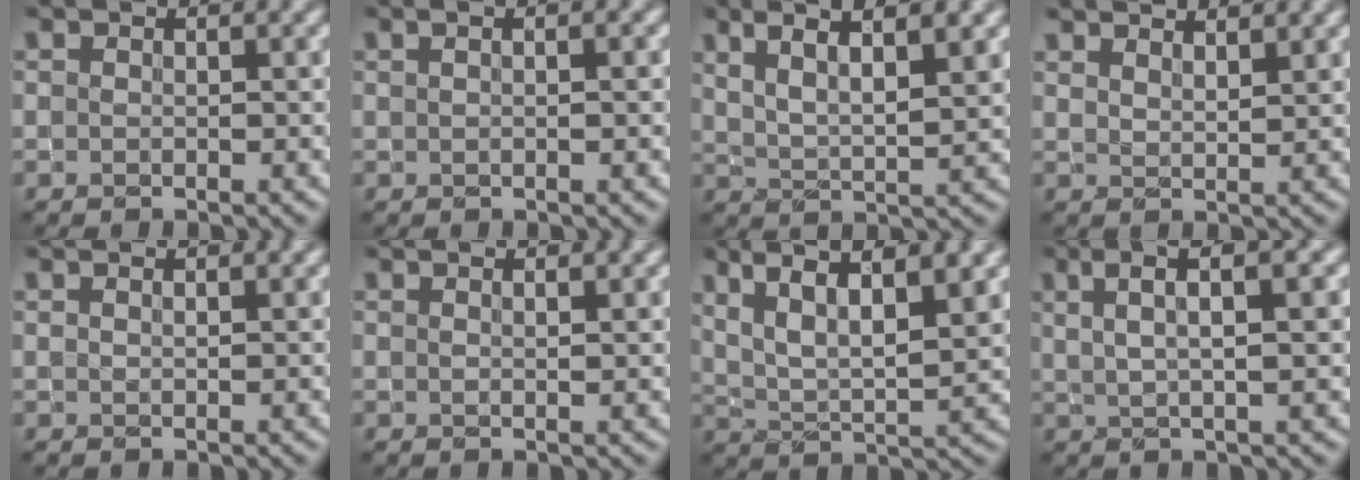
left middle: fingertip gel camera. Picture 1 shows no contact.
{"total": 3.2, "force": [1.2, 1.4, 2.6], "torque": [-0.019, 0.015, -0.003]}
{"total": 5.8, "force": [3.6, 1.4, 4.3], "torque": [-0.075, 0.008, 0.062]}
{"total": 4.1, "force": [3.5, 1.2, 1.9], "torque": [-0.005, 0.019, 0.031]}
{"total": 0.8, "force": [0.6, 0.2, 0.4], "torque": [-0.006, -0.001, 0.006]}
{"total": 2.0, "force": [1.1, 0.7, 1.5], "torque": [-0.009, -0.003, 0.002]}
{"total": 7.2, "force": [4.2, 2.0, 5.5], "torque": [-0.103, 0.005, 0.079]}
{"total": 5.3, "force": [2.5, 1.1, 4.6], "torque": [-0.071, 0.009, 0.038]}